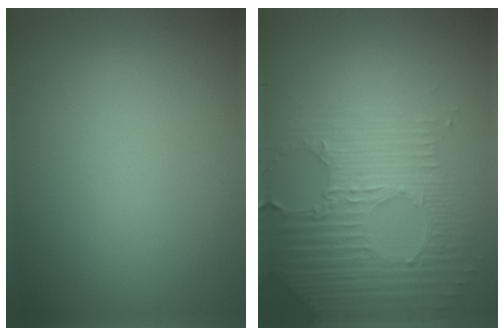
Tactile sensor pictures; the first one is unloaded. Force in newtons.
{"total": 4.5, "press": 4.1, "slide": 1.8}